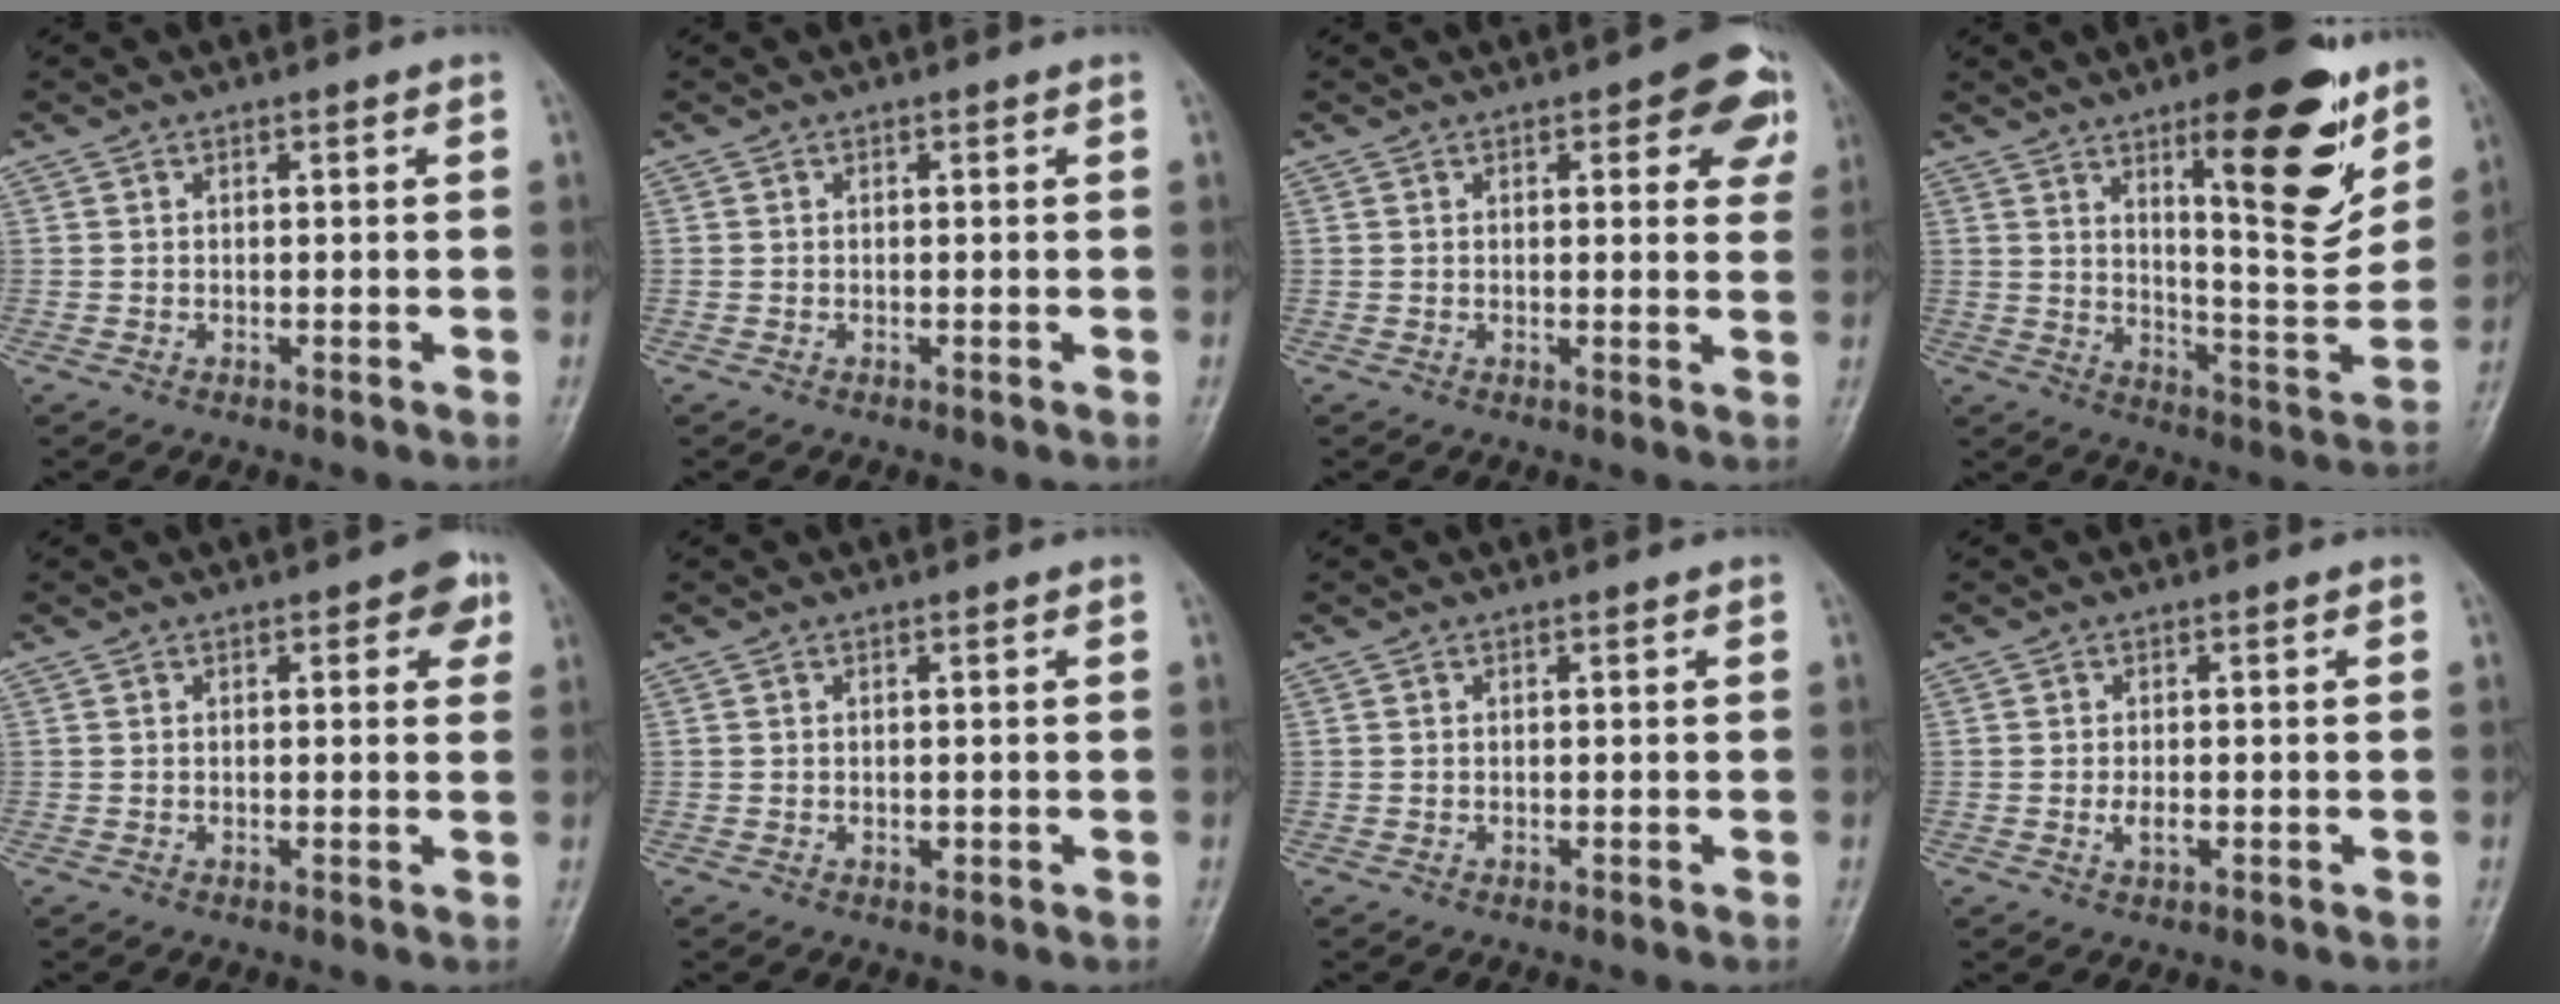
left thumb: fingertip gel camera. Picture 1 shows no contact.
{"total": 0.0}
{"total": 8.9, "force": [4.0, 3.7, 7.1], "torque": [-0.044, -0.008, 0.037]}
{"total": 20.0, "force": [10.8, 5.9, 15.7], "torque": [-0.177, -0.066, 0.167]}
{"total": 4.1, "force": [1.7, 1.9, 3.2], "torque": [-0.018, -0.001, 0.011]}
{"total": 0.8, "force": [0.1, 0.5, 0.6], "torque": [-0.005, 0.000, 0.003]}
{"total": 0.0}
{"total": 2.1, "force": [-0.4, 1.0, 1.8], "torque": [-0.031, -0.002, -0.007]}